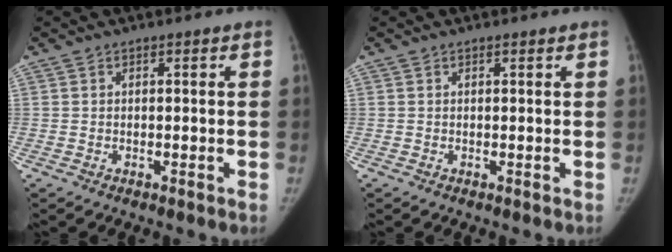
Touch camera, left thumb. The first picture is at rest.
{"total": 0.6, "force": [0.5, 0.2, 0.2], "torque": [-0.003, -0.001, 0.007]}